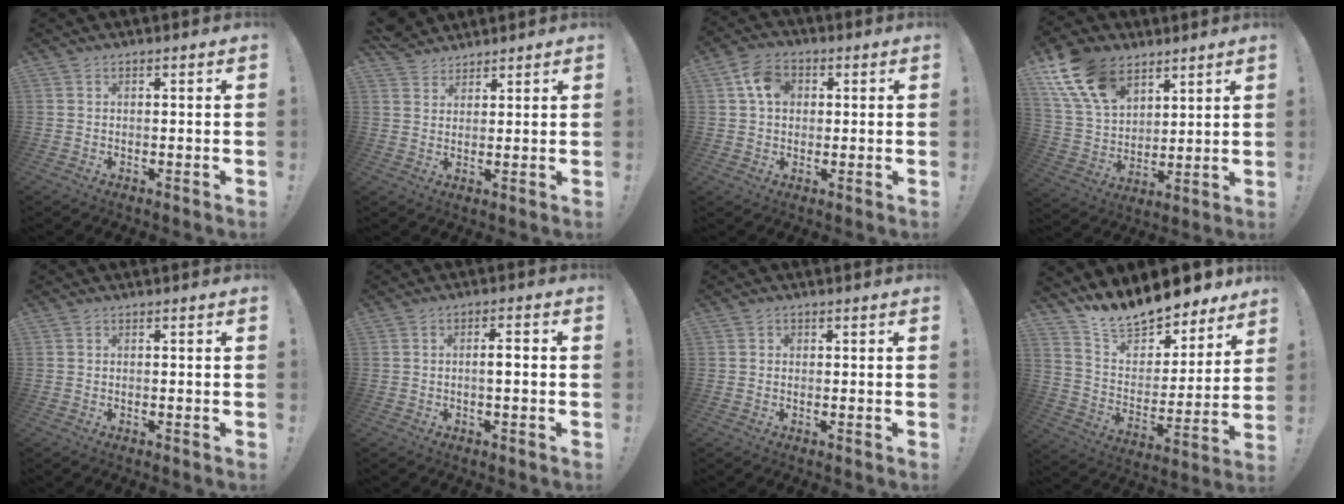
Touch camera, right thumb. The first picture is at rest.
{"total": 6.1, "force": [5.1, 3.2, 0.7], "torque": [-0.007, -0.030, 0.099]}
{"total": 8.7, "force": [2.6, 6.7, 4.9], "torque": [-0.074, 0.007, 0.050]}
{"total": 16.9, "force": [10.1, 10.5, 8.6], "torque": [-0.175, -0.047, 0.194]}
{"total": 0.0}
{"total": 3.4, "force": [-0.6, 0.6, 3.3], "torque": [-0.056, 0.004, -0.016]}
{"total": 0.7, "force": [0.0, 0.7, 0.2], "torque": [0.002, 0.000, -0.002]}
{"total": 14.1, "force": [13.3, 3.5, 3.1], "torque": [-0.068, -0.118, 0.238]}